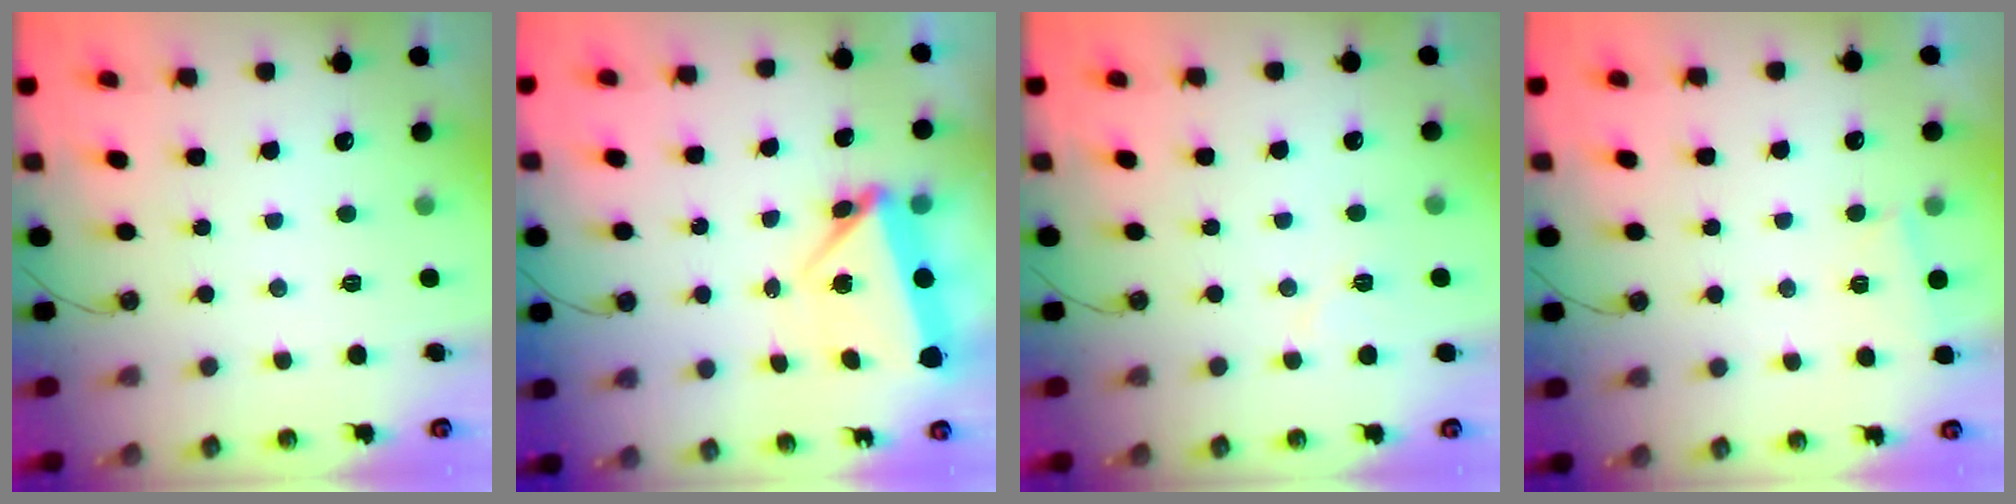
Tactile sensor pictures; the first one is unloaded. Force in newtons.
{"total": 7.7, "press": 5.7, "slide": 5.2}
{"total": 4.9, "press": 4.2, "slide": 2.5}
{"total": 1.7, "press": 1.7, "slide": 0.5}